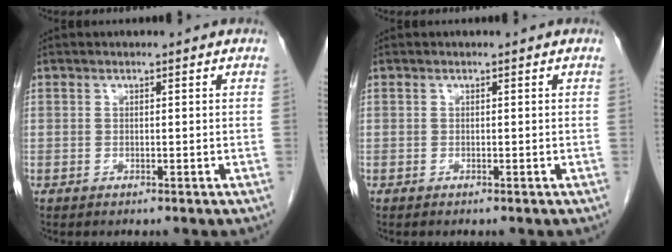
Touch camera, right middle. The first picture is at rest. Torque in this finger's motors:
{"motor_torque": [-0.21, -0.30, 0.00, -0.01]}